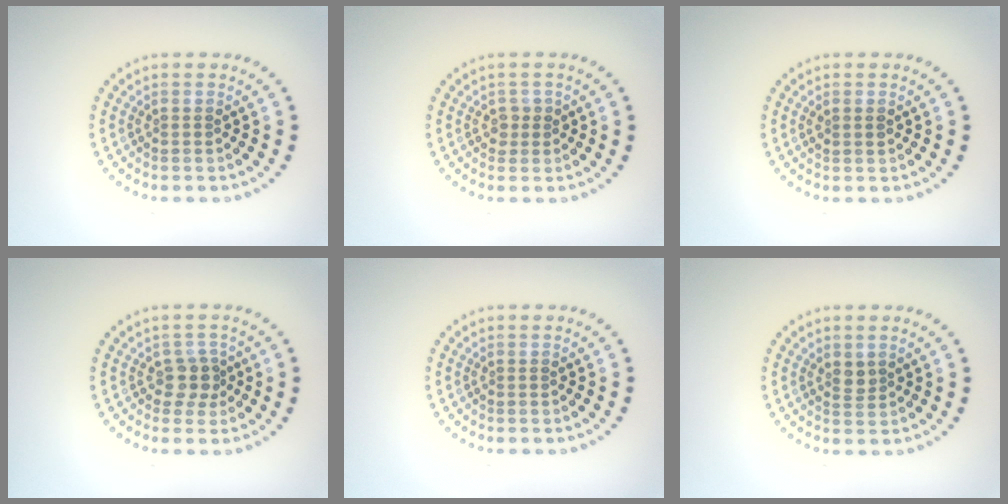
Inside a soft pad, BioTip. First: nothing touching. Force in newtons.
{"total": 1.1, "press": 1.0, "slide": 0.5}
{"total": 0.9, "press": 0.8, "slide": 0.3}
{"total": 1.9, "press": 1.5, "slide": 1.2}
{"total": 0.0}
{"total": 1.3, "press": 1.1, "slide": 0.7}